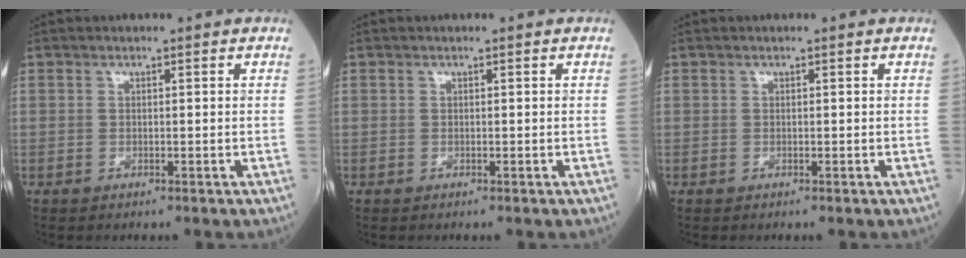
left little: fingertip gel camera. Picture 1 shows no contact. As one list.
[{"total": 0.0}, {"total": 0.0}]